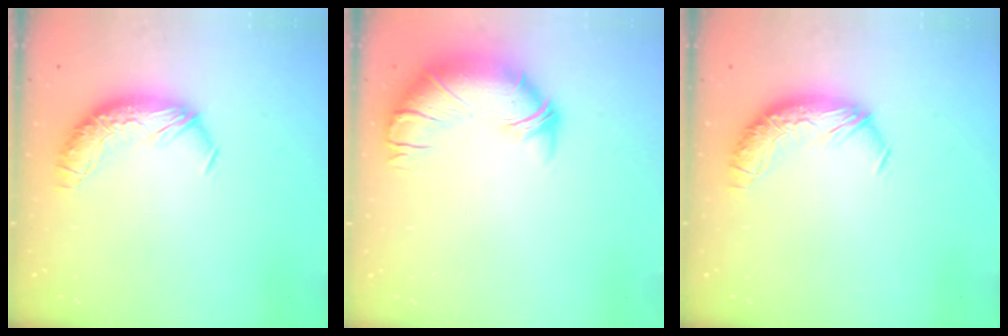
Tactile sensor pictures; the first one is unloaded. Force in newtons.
{"total": 2.7, "press": 1.6, "slide": 2.2}
{"total": 0.0}